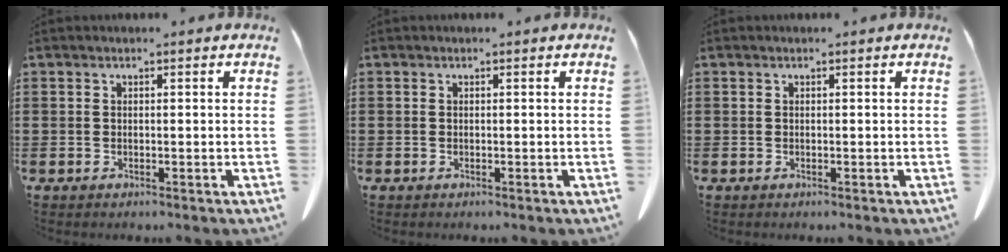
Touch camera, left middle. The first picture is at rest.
{"total": 0.0}
{"total": 0.0}